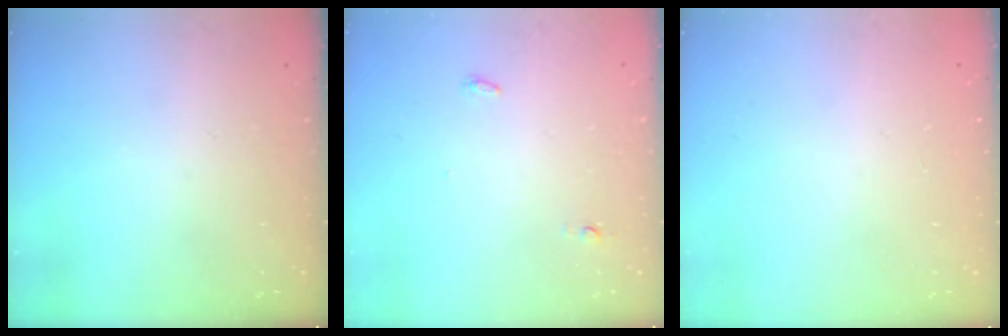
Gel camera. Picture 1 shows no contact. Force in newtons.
{"total": 7.3, "press": 3.8, "slide": 6.3}
{"total": 0.9, "press": 0.9, "slide": 0.0}